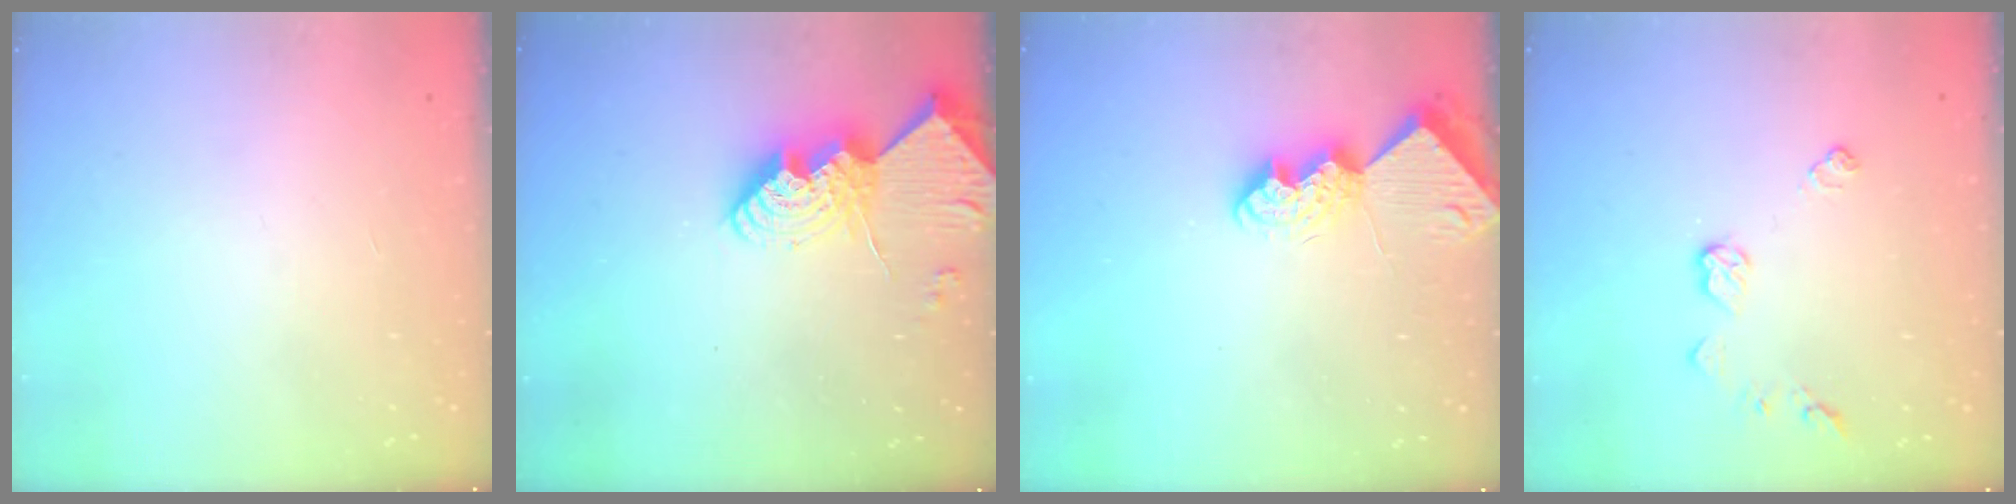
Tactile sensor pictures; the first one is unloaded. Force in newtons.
{"total": 14.0, "press": 14.0, "slide": 0.9}
{"total": 8.3, "press": 8.3, "slide": 1.0}
{"total": 7.2, "press": 7.2, "slide": 0.2}